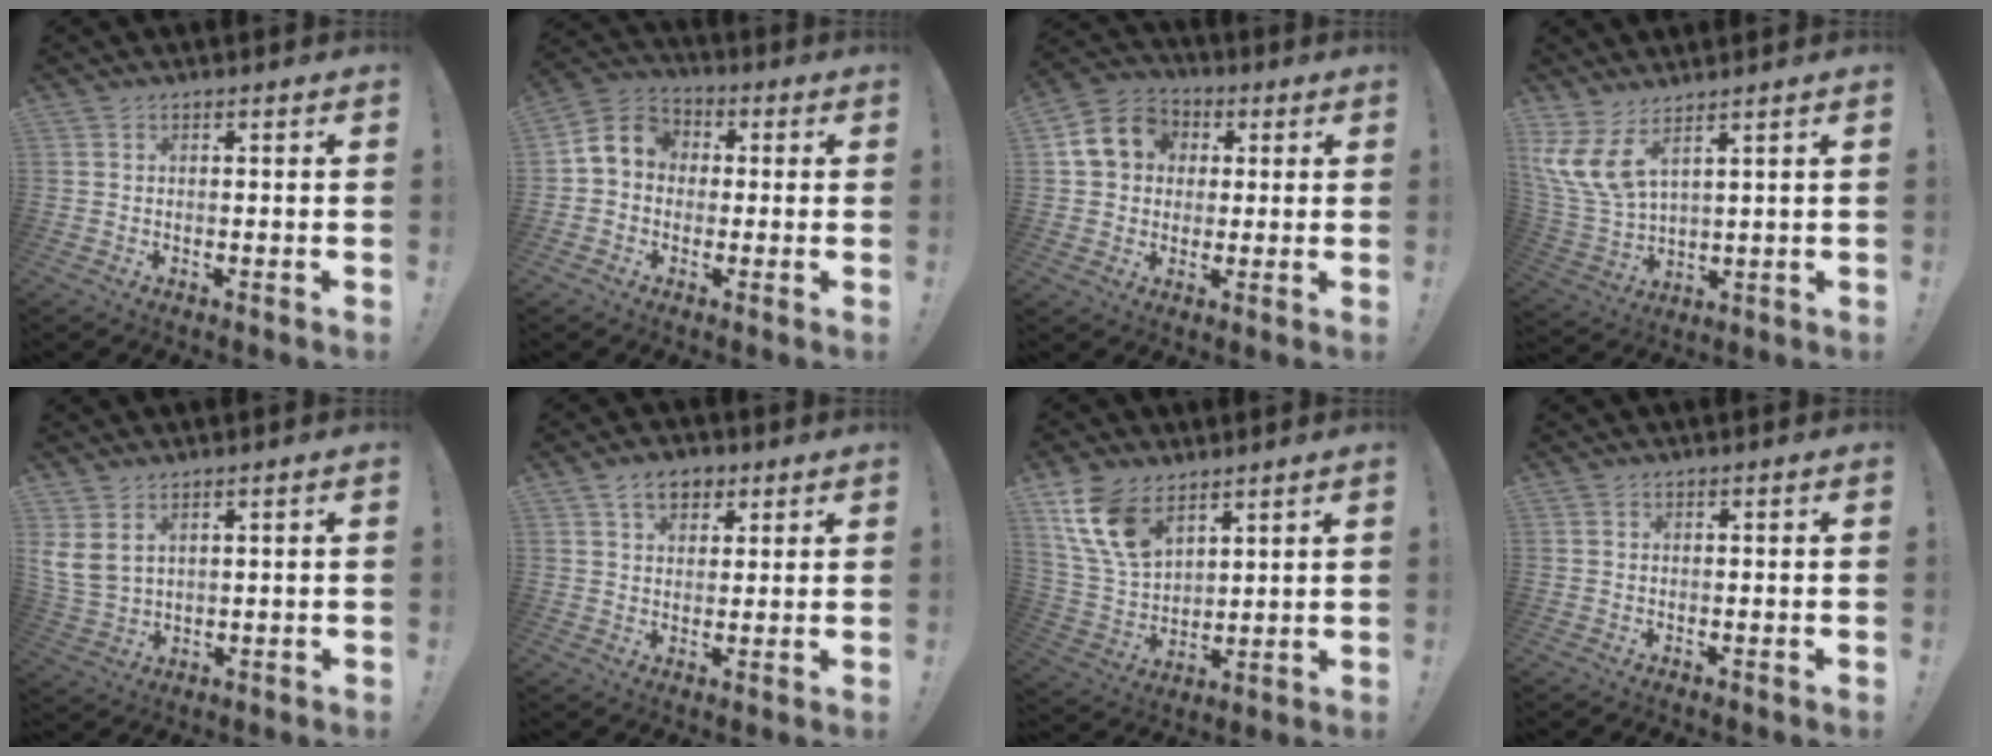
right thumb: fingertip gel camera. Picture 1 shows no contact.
{"total": 7.7, "force": [0.2, 6.8, 3.7], "torque": [-0.056, 0.019, 0.012]}
{"total": 11.7, "force": [2.7, 10.2, 5.1], "torque": [-0.071, 0.007, 0.059]}
{"total": 10.3, "force": [6.2, 4.0, 7.2], "torque": [-0.175, -0.036, 0.121]}
{"total": 6.4, "force": [3.6, 3.7, 3.8], "torque": [-0.089, -0.016, 0.072]}
{"total": 7.1, "force": [3.8, 4.8, 3.6], "torque": [-0.052, -0.005, 0.071]}
{"total": 13.8, "force": [8.4, 8.1, 7.4], "torque": [-0.165, -0.040, 0.164]}
{"total": 0.0}